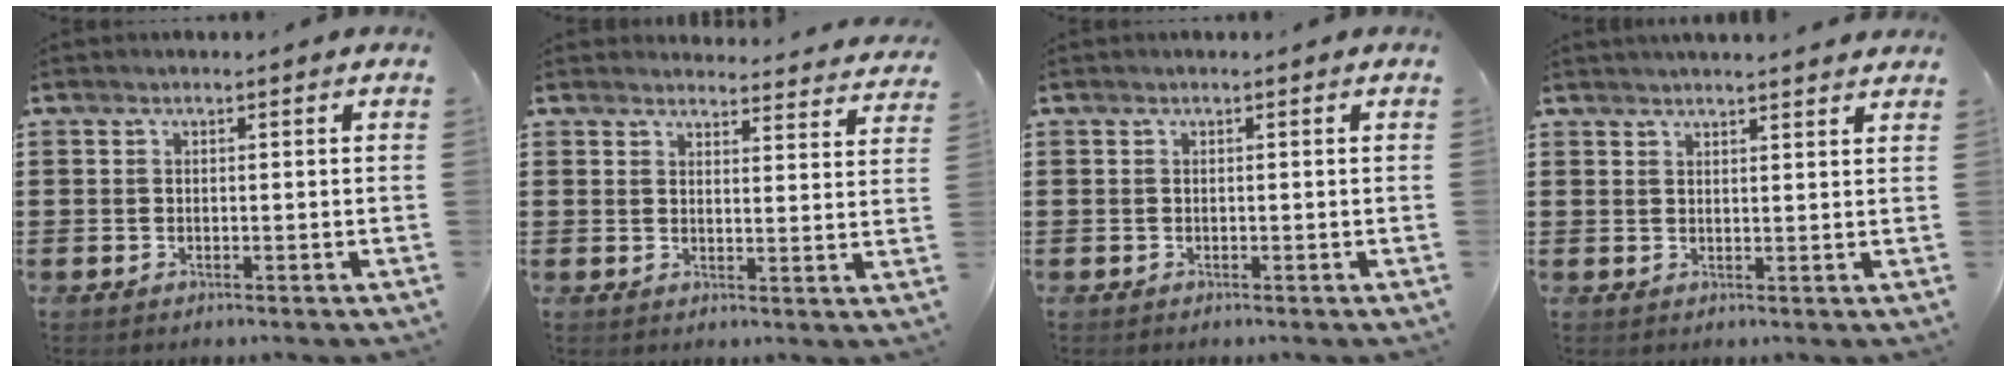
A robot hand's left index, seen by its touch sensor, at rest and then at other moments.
{"total": 3.5, "force": [3.5, 0.2, 0.2], "torque": [-0.010, -0.020, 0.062]}
{"total": 0.0}
{"total": 2.1, "force": [2.1, -0.3, 0.2], "torque": [-0.010, -0.003, 0.041]}